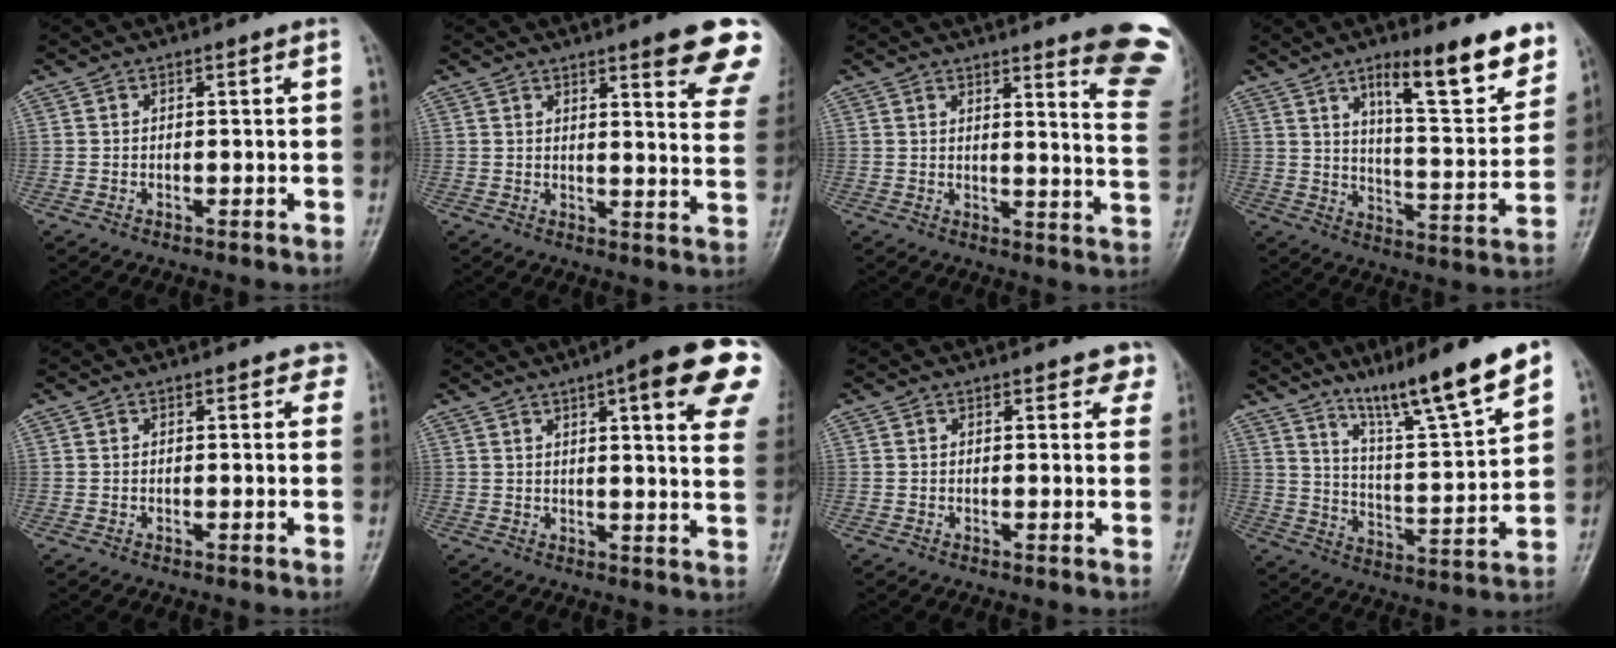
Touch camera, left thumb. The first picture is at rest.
{"total": 15.9, "force": [10.3, 1.9, 11.9], "torque": [-0.120, -0.051, 0.119]}
{"total": 14.4, "force": [10.9, 1.3, 9.3], "torque": [-0.084, -0.093, 0.114]}
{"total": 16.9, "force": [10.7, 4.4, 12.3], "torque": [-0.137, -0.065, 0.166]}
{"total": 2.5, "force": [1.9, 1.5, 0.9], "torque": [0.021, -0.005, 0.006]}
{"total": 18.7, "force": [9.4, 3.7, 15.7], "torque": [-0.183, -0.023, 0.106]}
{"total": 3.7, "force": [3.1, 1.8, 1.1], "torque": [0.022, -0.012, 0.019]}
{"total": 16.5, "force": [11.6, 1.5, 11.6], "torque": [-0.176, -0.066, 0.197]}